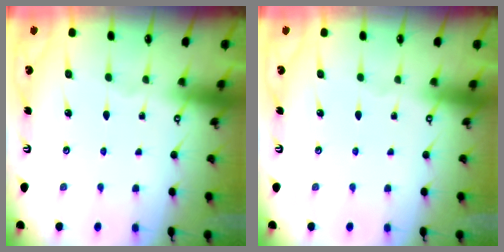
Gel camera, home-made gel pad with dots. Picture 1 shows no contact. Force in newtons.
{"total": 0.0}